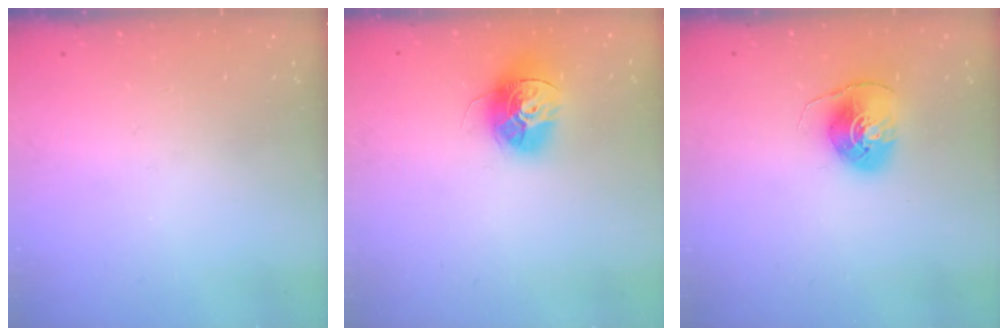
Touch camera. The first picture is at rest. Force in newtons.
{"total": 13.7, "press": 13.7, "slide": 1.0}
{"total": 8.3, "press": 8.3, "slide": 0.4}